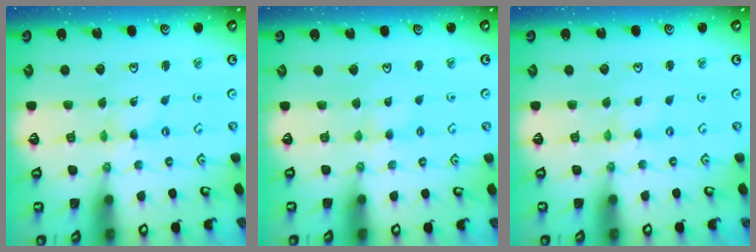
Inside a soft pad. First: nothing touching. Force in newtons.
{"total": 3.1, "press": 3.1, "slide": 0.4}
{"total": 0.7, "press": 0.7, "slide": 0.1}